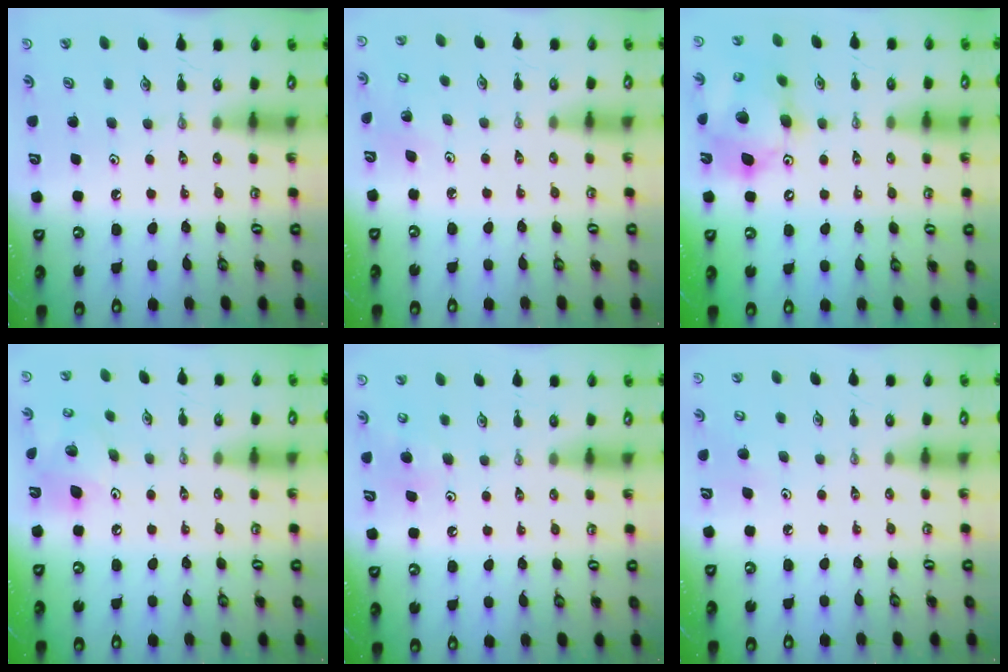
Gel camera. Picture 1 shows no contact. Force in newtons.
{"total": 3.0, "press": 2.9, "slide": 0.5}
{"total": 14.4, "press": 14.2, "slide": 2.3}
{"total": 14.4, "press": 14.2, "slide": 2.4}
{"total": 8.2, "press": 8.1, "slide": 1.1}
{"total": 5.3, "press": 5.1, "slide": 1.6}